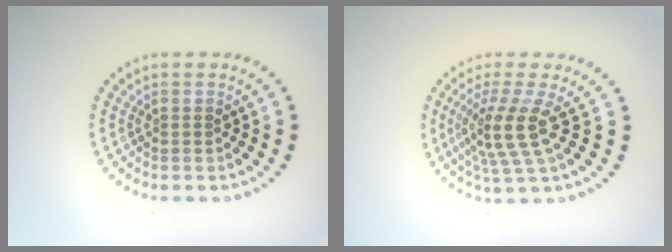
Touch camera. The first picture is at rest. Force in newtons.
{"total": 4.2, "press": 3.1, "slide": 2.9}